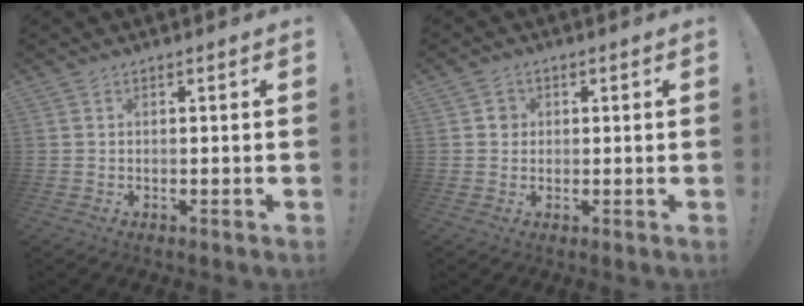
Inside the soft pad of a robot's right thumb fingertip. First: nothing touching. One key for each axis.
{"total": 2.7, "fx": 0.3, "fy": 2.6, "fz": 0.8, "tx": -0.003, "ty": 0.002, "tz": 0.002}